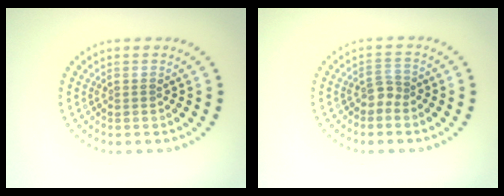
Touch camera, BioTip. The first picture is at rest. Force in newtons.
{"total": 1.4, "press": 1.0, "slide": 0.9}